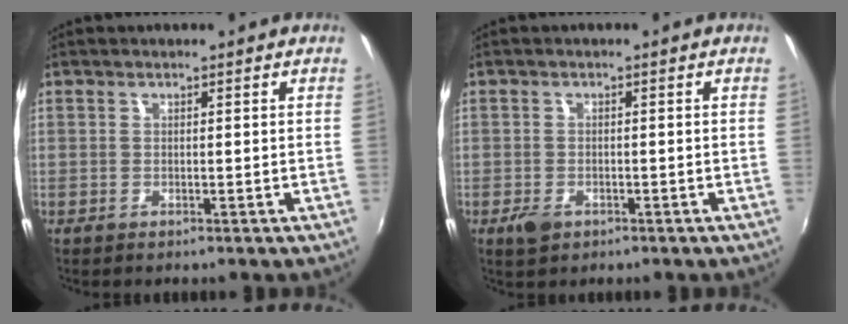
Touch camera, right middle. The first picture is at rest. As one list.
[{"total": 3.0, "force": [-1.6, 1.8, 1.7], "torque": [-0.036, -0.006, -0.029]}]